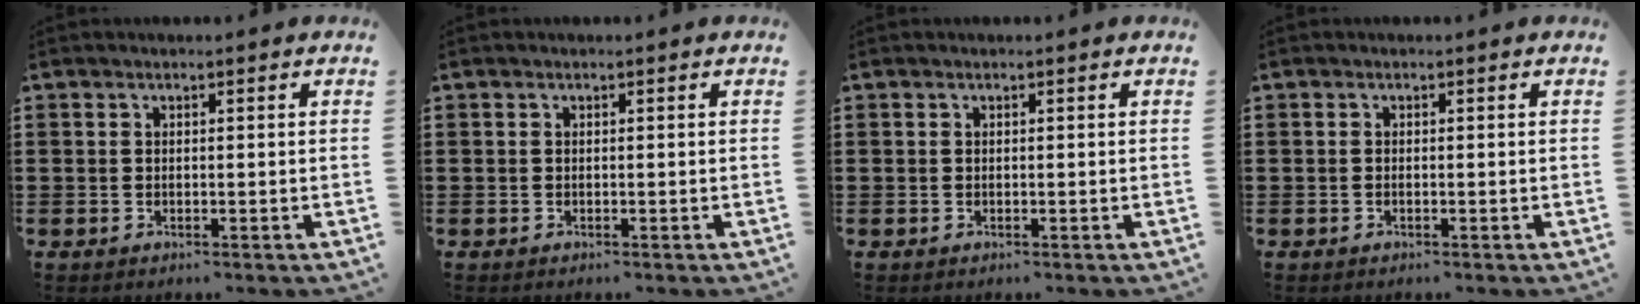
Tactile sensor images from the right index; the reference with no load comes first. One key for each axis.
{"total": 0.0}
{"total": 0.0}
{"total": 0.0}